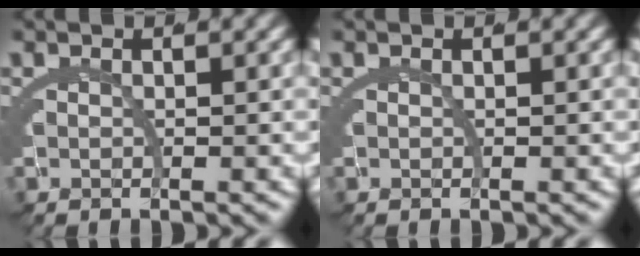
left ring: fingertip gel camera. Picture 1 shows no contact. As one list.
[{"total": 0.0}]